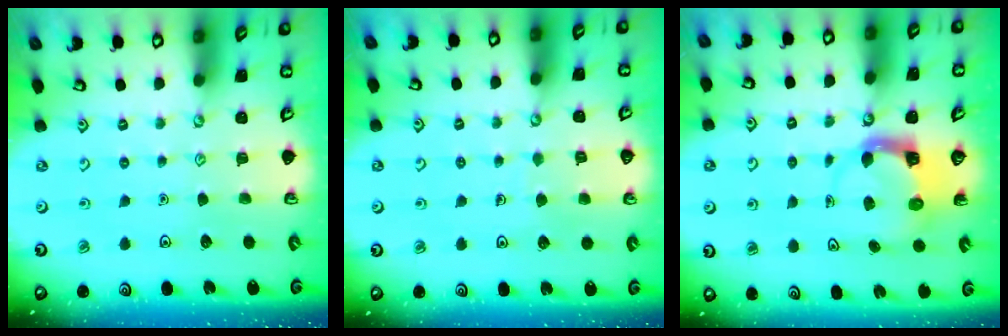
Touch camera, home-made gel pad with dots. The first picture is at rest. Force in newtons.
{"total": 4.1, "press": 4.1, "slide": 0.2}
{"total": 4.0, "press": 4.0, "slide": 0.5}